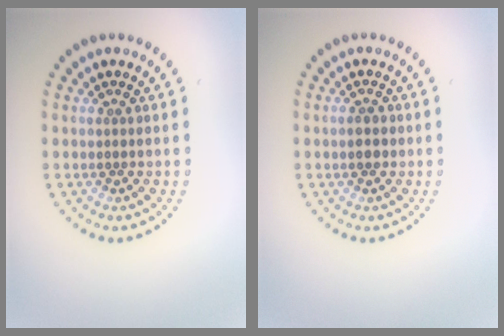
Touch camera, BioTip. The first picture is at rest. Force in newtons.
{"total": 1.2, "press": 1.2, "slide": 0.2}